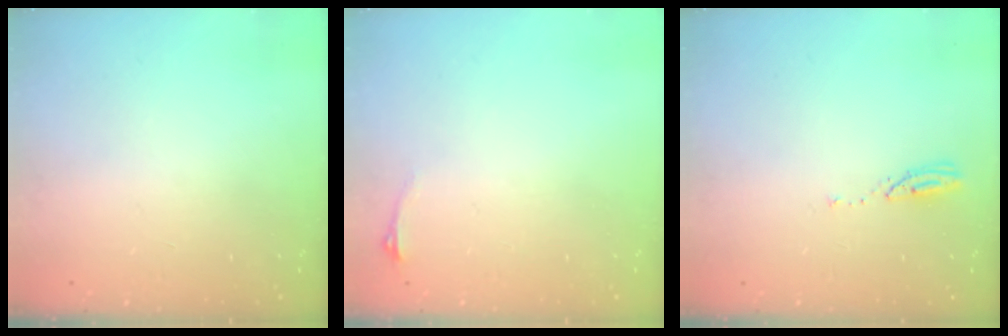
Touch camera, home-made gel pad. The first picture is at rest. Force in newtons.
{"total": 2.9, "press": 2.6, "slide": 1.5}
{"total": 3.0, "press": 2.9, "slide": 0.3}